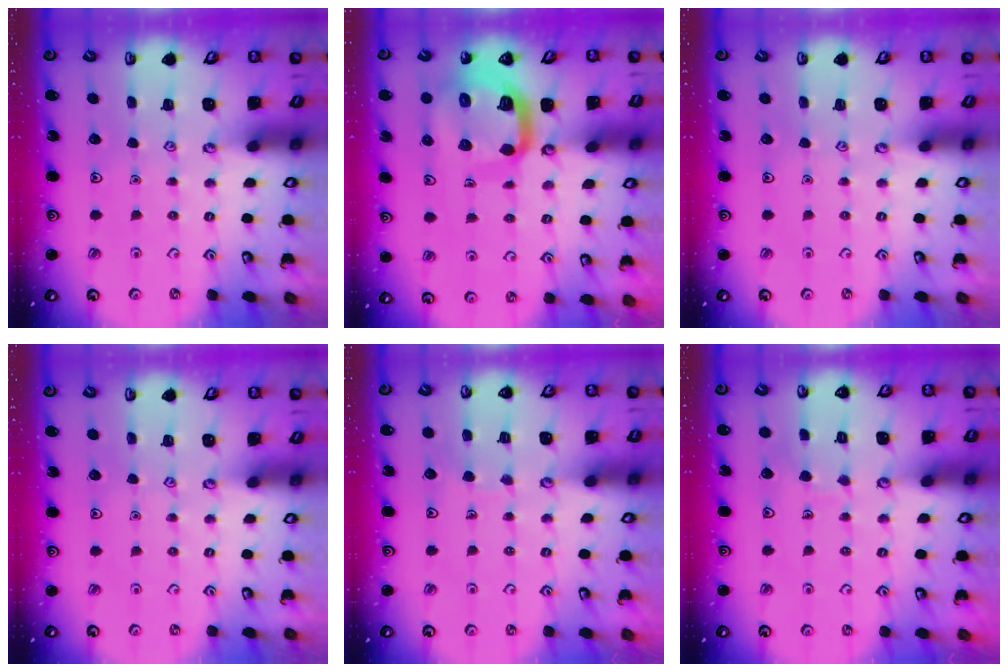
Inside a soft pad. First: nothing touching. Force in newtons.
{"total": 13.6, "press": 13.5, "slide": 1.6}
{"total": 0.0}
{"total": 0.0}
{"total": 3.4, "press": 3.4, "slide": 0.2}
{"total": 4.9, "press": 4.9, "slide": 0.2}